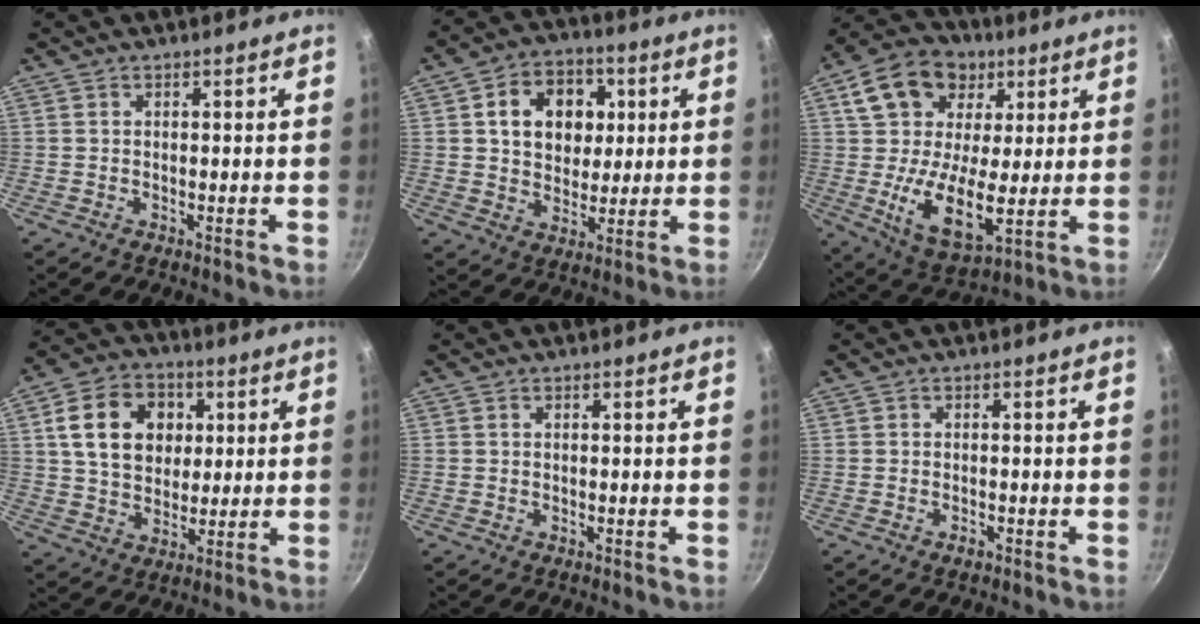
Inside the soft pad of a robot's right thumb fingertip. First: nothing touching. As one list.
[{"total": 13.3, "force": [3.1, 10.4, 7.6], "torque": [-0.085, 0.003, 0.046]}, {"total": 20.1, "force": [4.3, 13.8, 14.0], "torque": [-0.216, -0.004, 0.067]}, {"total": 14.5, "force": [3.5, 11.1, 8.6], "torque": [-0.124, 0.005, 0.056]}, {"total": 0.0}, {"total": 1.3, "force": [-0.8, 0.7, 0.8], "torque": [-0.014, 0.005, -0.015]}]